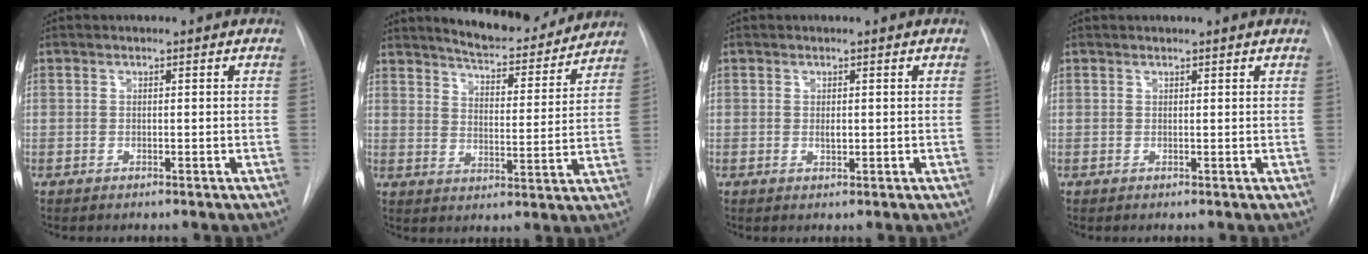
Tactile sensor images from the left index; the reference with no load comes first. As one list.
[{"total": 13.8, "force": [12.9, 2.8, 4.3], "torque": [-0.052, -0.021, 0.173]}, {"total": 0.8, "force": [0.2, 0.4, 0.7], "torque": [-0.011, -0.002, 0.005]}, {"total": 1.4, "force": [1.3, -0.4, 0.4], "torque": [-0.012, 0.006, 0.025]}]